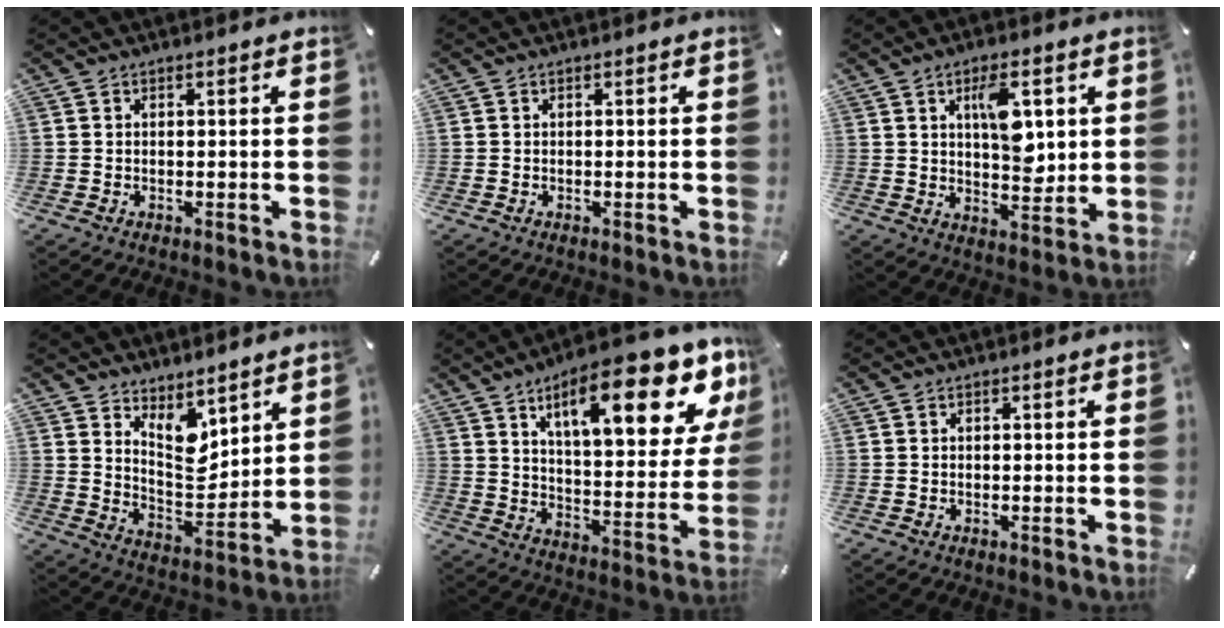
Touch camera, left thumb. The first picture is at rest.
{"total": 0.0}
{"total": 10.0, "force": [3.4, 5.2, 7.9], "torque": [-0.119, -0.014, 0.052]}
{"total": 9.9, "force": [6.7, 5.6, 4.6], "torque": [-0.067, -0.055, 0.127]}
{"total": 21.9, "force": [12.7, 7.5, 16.2], "torque": [-0.238, -0.074, 0.198]}
{"total": 0.0}